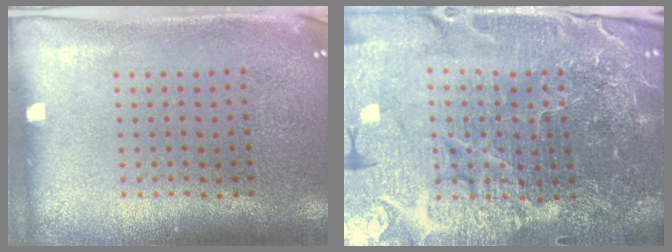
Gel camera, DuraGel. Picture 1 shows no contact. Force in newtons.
{"total": 6.6, "press": 5.8, "slide": 3.2}